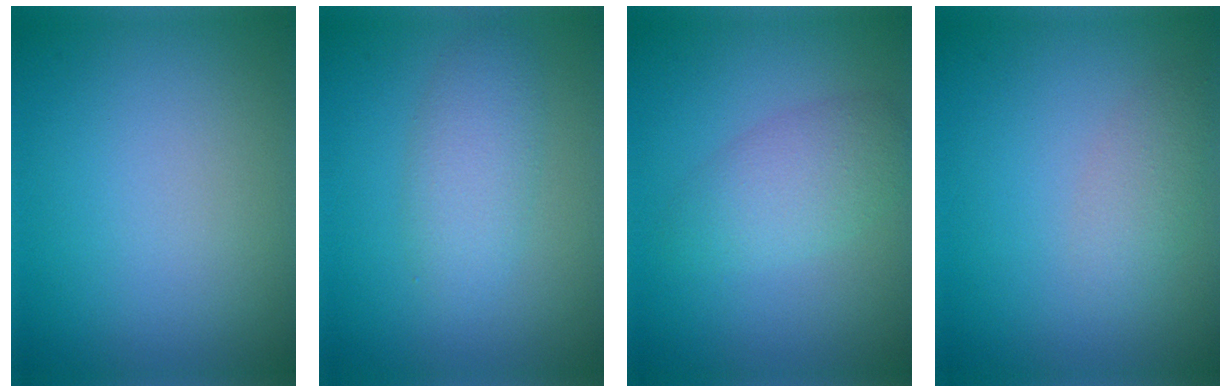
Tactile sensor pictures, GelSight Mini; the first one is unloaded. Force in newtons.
{"total": 3.1, "press": 3.1, "slide": 0.0}
{"total": 3.3, "press": 3.3, "slide": 0.0}
{"total": 1.8, "press": 1.8, "slide": 0.1}